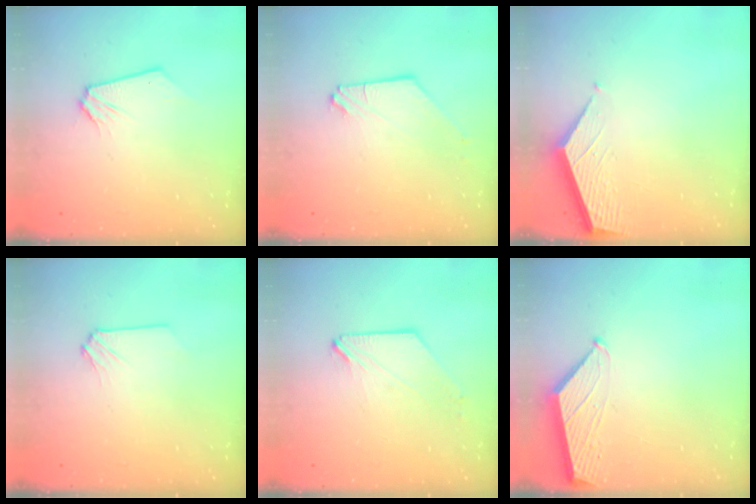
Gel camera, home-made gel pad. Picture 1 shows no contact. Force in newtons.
{"total": 0.0}
{"total": 3.7, "press": 3.7, "slide": 0.3}
{"total": 0.0}
{"total": 0.0}
{"total": 1.5, "press": 1.4, "slide": 0.2}